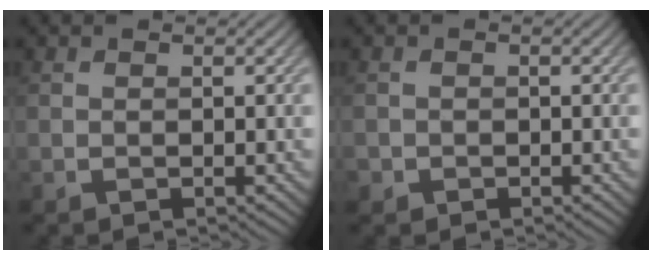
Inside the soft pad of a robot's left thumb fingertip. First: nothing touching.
{"total": 0.9, "force": [-0.4, 0.8, -0.1], "torque": [0.006, -0.004, -0.012]}